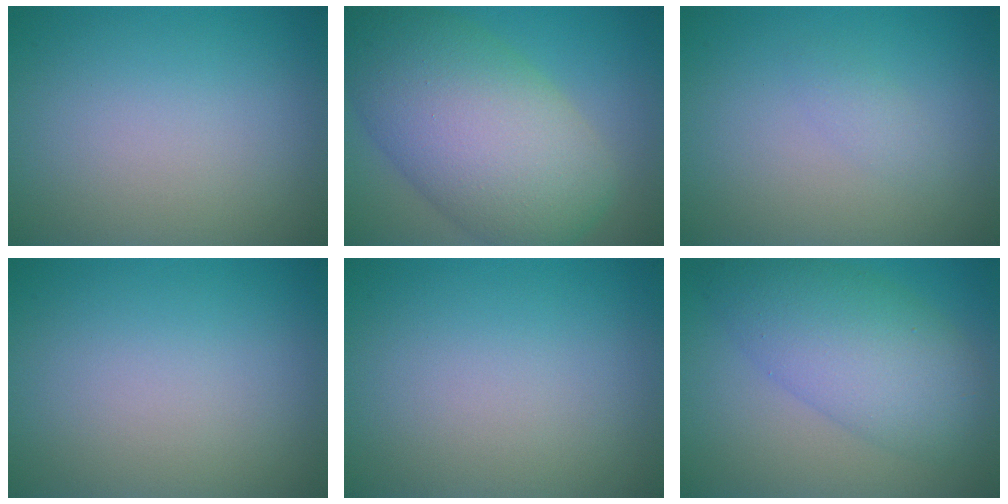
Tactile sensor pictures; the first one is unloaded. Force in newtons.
{"total": 12.2, "press": 12.2, "slide": 0.5}
{"total": 1.0, "press": 1.0, "slide": 0.0}
{"total": 0.0}
{"total": 0.0}
{"total": 7.3, "press": 7.3, "slide": 0.1}